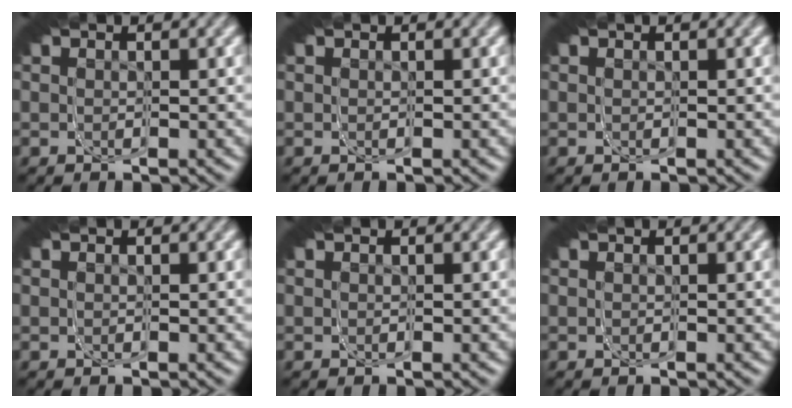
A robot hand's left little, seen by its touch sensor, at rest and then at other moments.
{"total": 0.0}
{"total": 0.0}
{"total": 0.0}
{"total": 0.0}
{"total": 0.0}